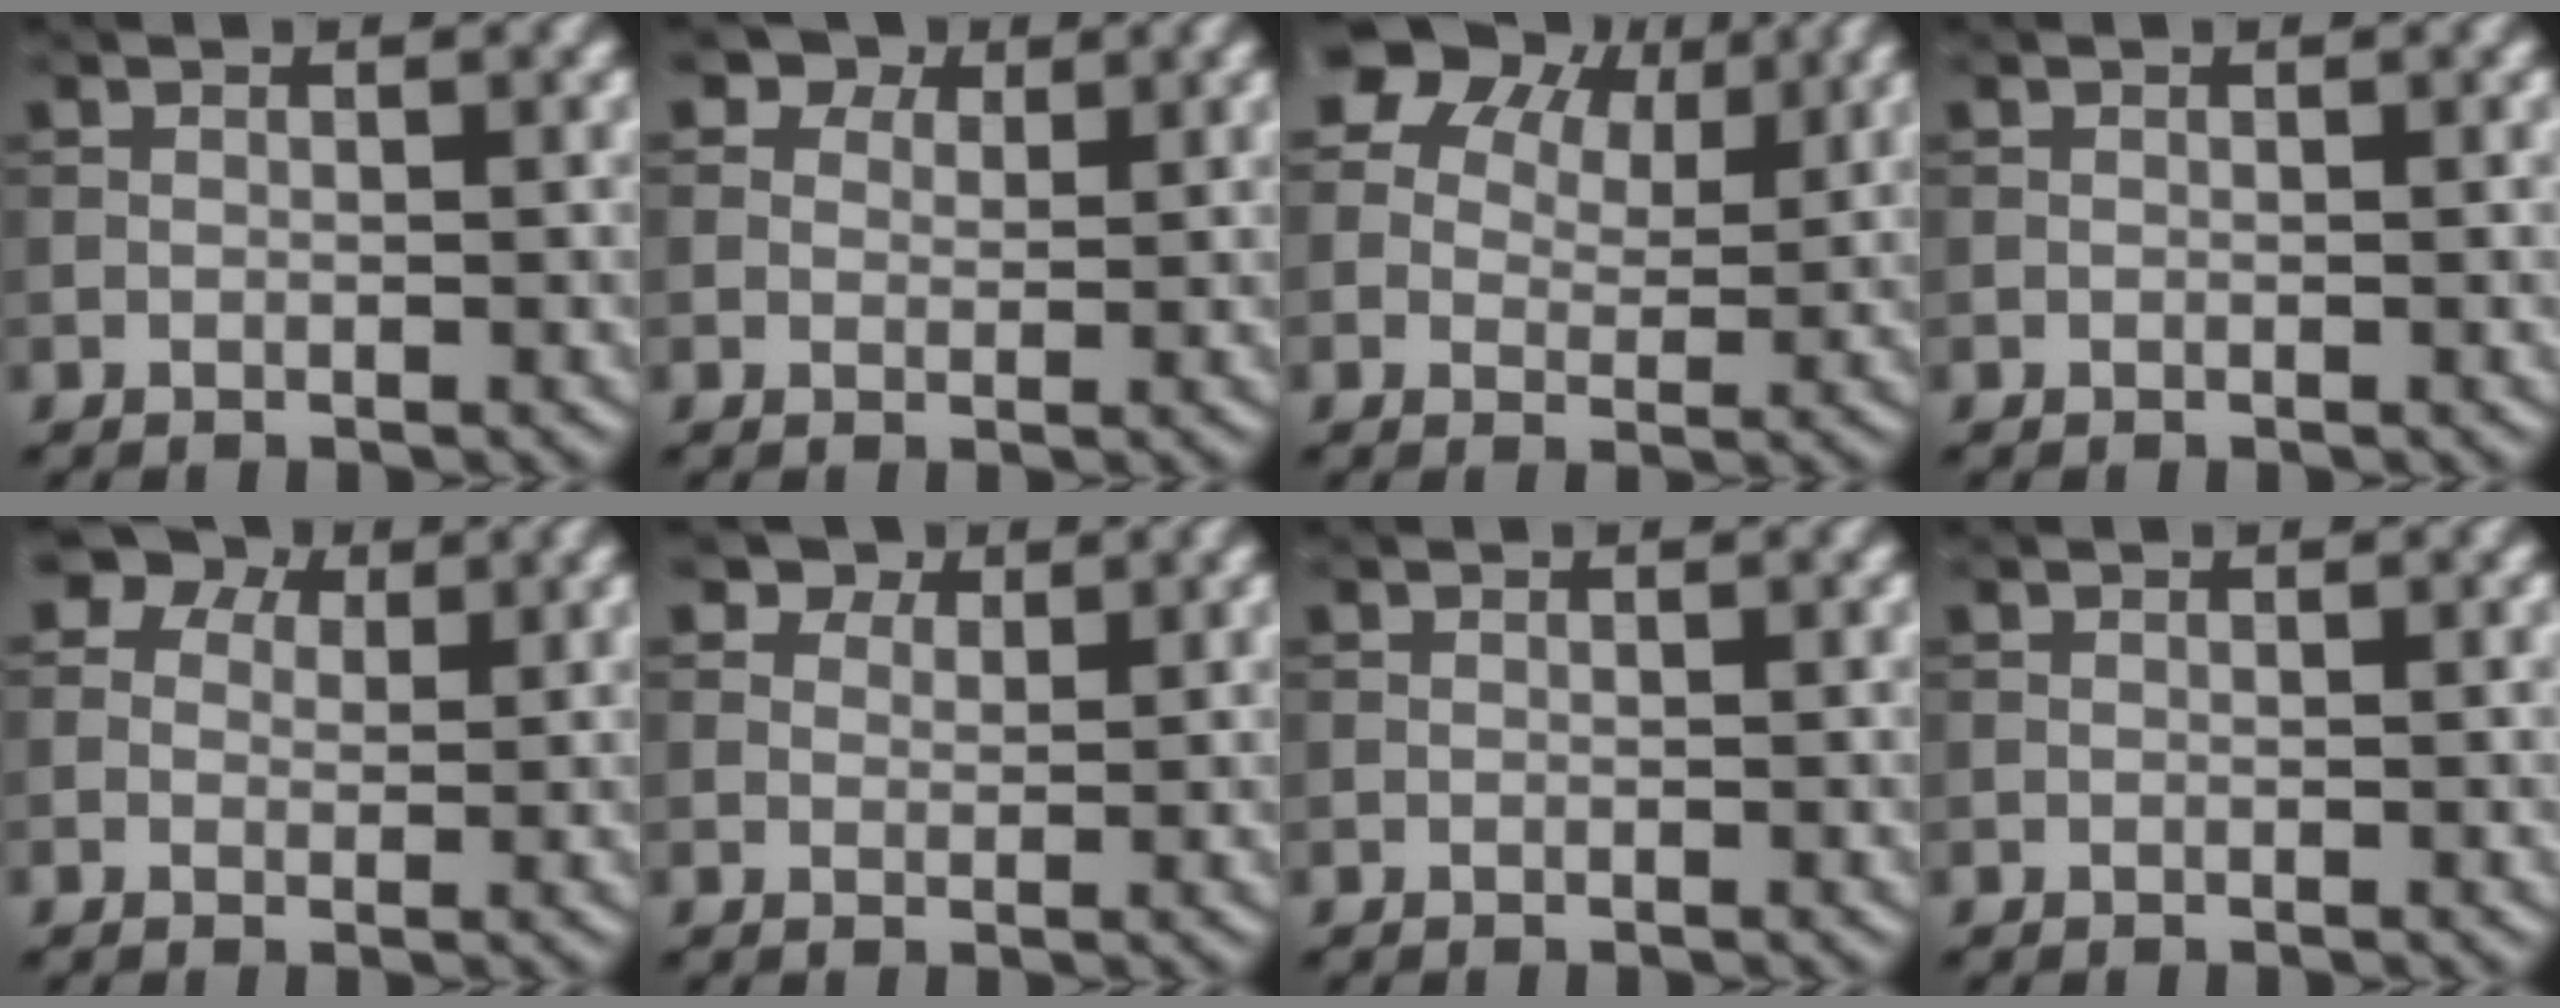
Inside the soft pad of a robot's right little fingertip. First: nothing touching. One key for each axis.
{"total": 4.1, "fx": 2.8, "fy": 2.5, "fz": 1.6, "tx": -0.039, "ty": -0.007, "tz": 0.037}
{"total": 10.4, "fx": 6.3, "fy": 6.2, "fz": 5.5, "tx": -0.105, "ty": 0.028, "tz": 0.084}
{"total": 0.0}
{"total": 5.6, "fx": 3.0, "fy": 4.1, "fz": 2.4, "tx": -0.040, "ty": 0.014, "tz": 0.019}
{"total": 3.6, "fx": 2.7, "fy": 2.0, "fz": 1.2, "tx": -0.032, "ty": -0.013, "tz": 0.045}
{"total": 0.0}
{"total": 0.0}